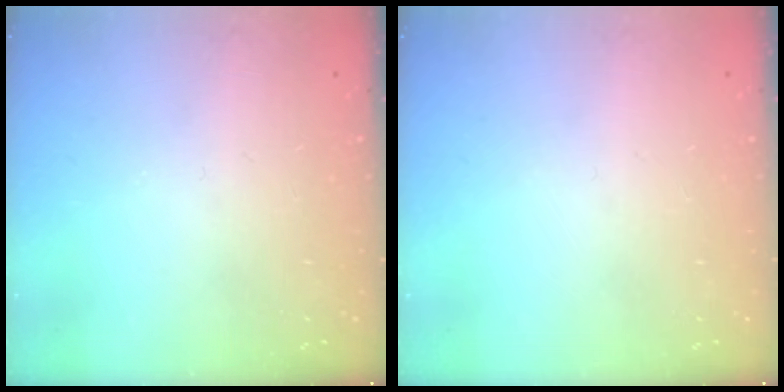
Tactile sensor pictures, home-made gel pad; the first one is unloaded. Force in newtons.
{"total": 0.0}